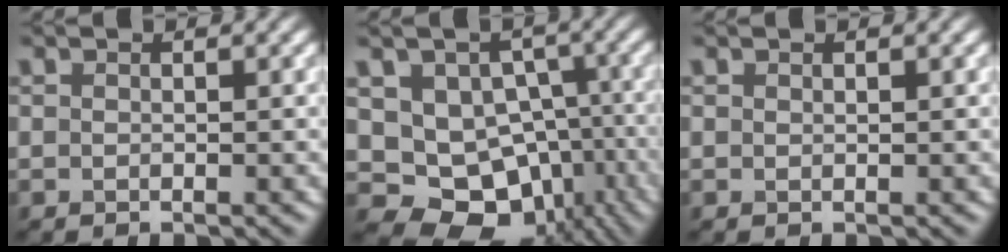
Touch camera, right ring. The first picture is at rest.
{"total": 9.9, "force": [-2.1, 8.1, 5.2], "torque": [-0.072, -0.014, -0.025]}
{"total": 0.0}